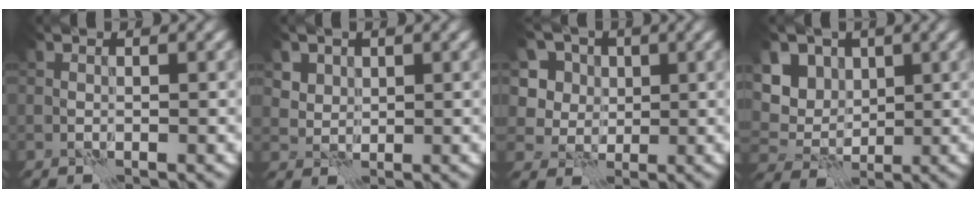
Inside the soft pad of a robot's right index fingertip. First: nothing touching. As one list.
[{"total": 3.6, "force": [2.0, 2.7, 1.3], "torque": [-0.046, -0.006, 0.040]}, {"total": 5.8, "force": [1.6, 5.0, 2.4], "torque": [-0.063, 0.006, 0.019]}, {"total": 5.0, "force": [1.8, 3.9, 2.6], "torque": [-0.061, 0.010, 0.011]}]